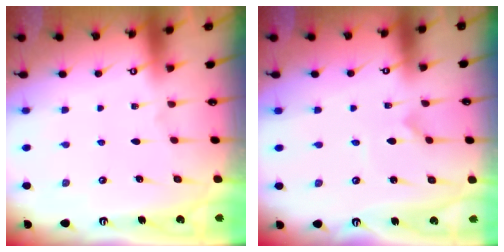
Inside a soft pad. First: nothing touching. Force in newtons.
{"total": 0.0}